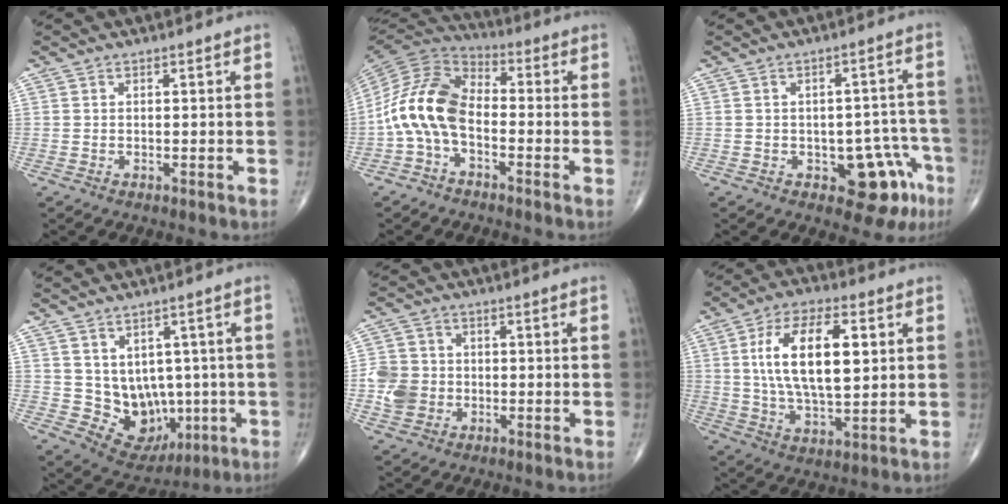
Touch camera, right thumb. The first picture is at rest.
{"total": 12.8, "force": [-2.6, 7.8, 9.8], "torque": [-0.191, 0.045, -0.065]}
{"total": 9.8, "force": [-4.5, 5.5, 6.8], "torque": [-0.039, 0.033, -0.049]}
{"total": 10.4, "force": [-0.6, 8.4, 6.1], "torque": [-0.040, 0.000, 0.018]}
{"total": 6.9, "force": [-1.3, 6.1, 2.9], "torque": [-0.039, 0.010, -0.026]}
{"total": 16.4, "force": [3.4, 7.4, 14.2], "torque": [-0.245, -0.005, 0.063]}